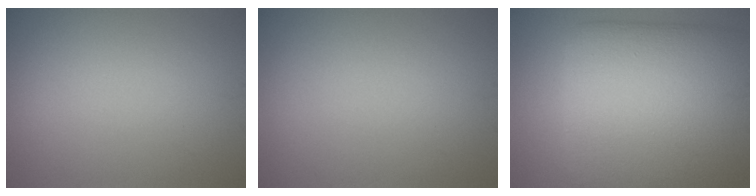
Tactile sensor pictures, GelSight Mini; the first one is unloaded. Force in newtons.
{"total": 0.0}
{"total": 15.8, "press": 15.8, "slide": 0.3}